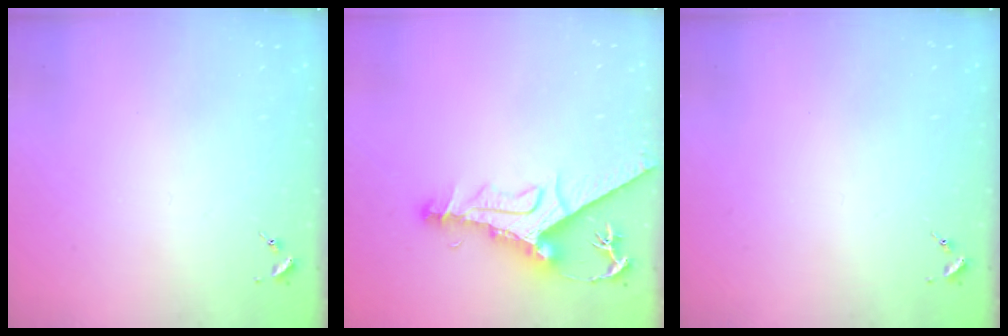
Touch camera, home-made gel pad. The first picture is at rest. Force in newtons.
{"total": 13.3, "press": 13.2, "slide": 1.4}
{"total": 0.0}